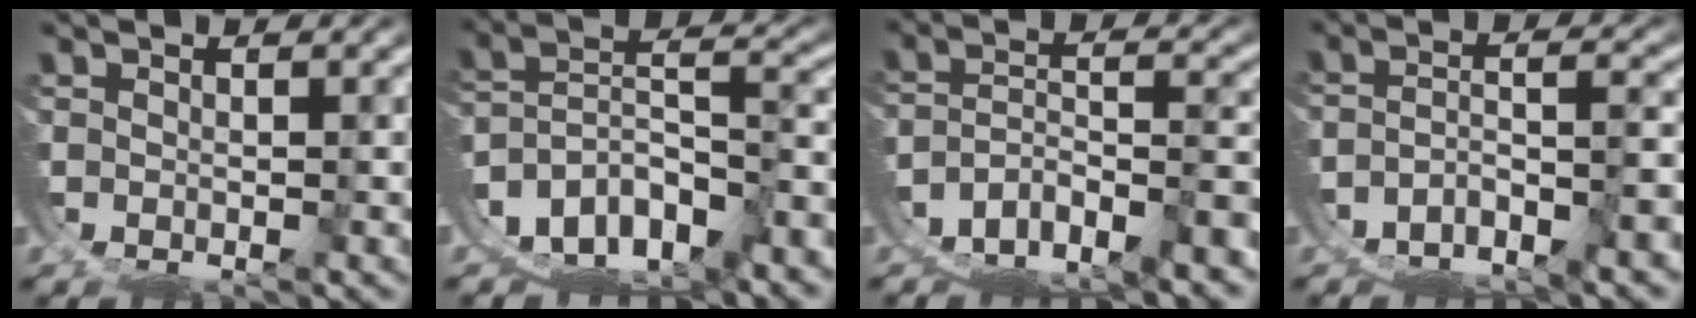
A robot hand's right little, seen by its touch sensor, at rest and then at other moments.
{"total": 12.8, "force": [-6.7, 9.7, 4.9], "torque": [-0.113, -0.043, -0.107]}
{"total": 11.9, "force": [-7.1, 8.9, 3.6], "torque": [-0.100, -0.046, -0.113]}
{"total": 7.9, "force": [-5.6, 4.9, 2.5], "torque": [-0.059, -0.022, -0.088]}